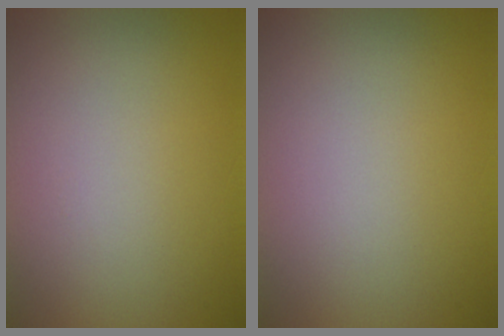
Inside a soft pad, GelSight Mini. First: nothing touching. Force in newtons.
{"total": 0.0}